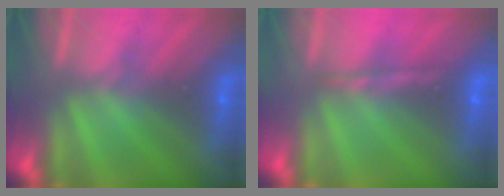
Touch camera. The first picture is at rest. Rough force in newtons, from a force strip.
{"total": 1.5}